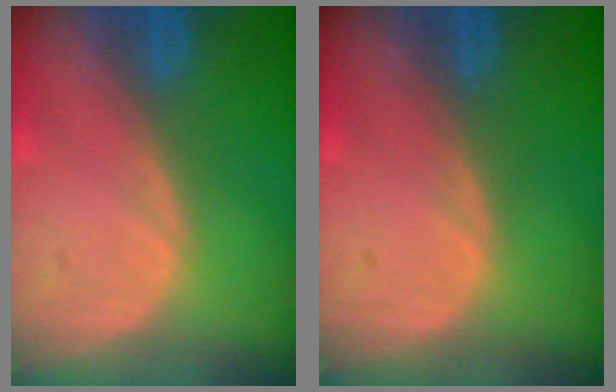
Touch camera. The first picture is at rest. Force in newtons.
{"total": 0.0}